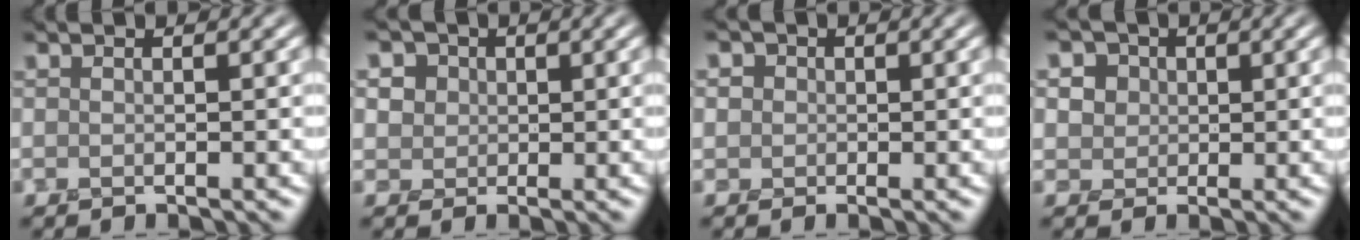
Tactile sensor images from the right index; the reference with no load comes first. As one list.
[{"total": 4.7, "force": [1.9, 3.9, 1.7], "torque": [-0.035, 0.008, 0.018]}, {"total": 2.1, "force": [0.3, 1.9, 0.7], "torque": [-0.005, 0.005, -0.009]}, {"total": 5.0, "force": [1.9, 4.2, 1.9], "torque": [-0.034, 0.011, 0.017]}]